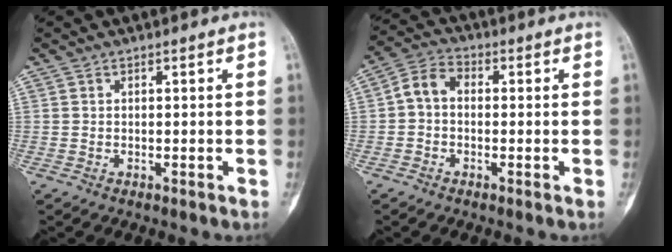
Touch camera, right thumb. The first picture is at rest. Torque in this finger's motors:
{"motor_torque": [-0.17, 0.41, 0.22, -0.25, 0.07]}